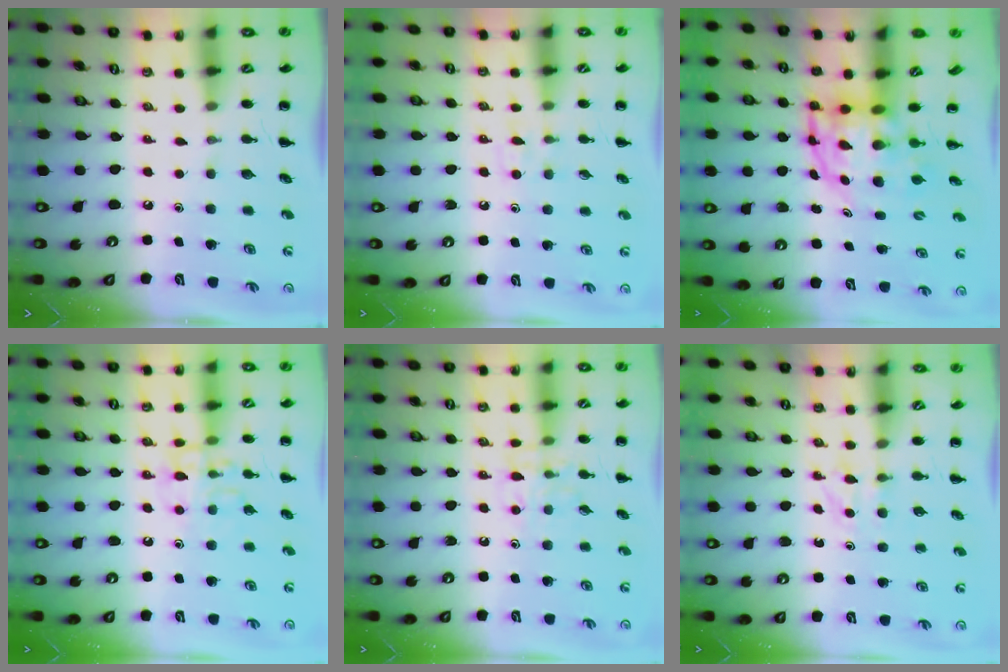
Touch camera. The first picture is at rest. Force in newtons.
{"total": 5.9, "press": 5.6, "slide": 2.0}
{"total": 5.2, "press": 5.0, "slide": 1.1}
{"total": 10.0, "press": 10.0, "slide": 0.6}
{"total": 7.6, "press": 7.6, "slide": 0.4}
{"total": 2.8, "press": 2.6, "slide": 1.0}